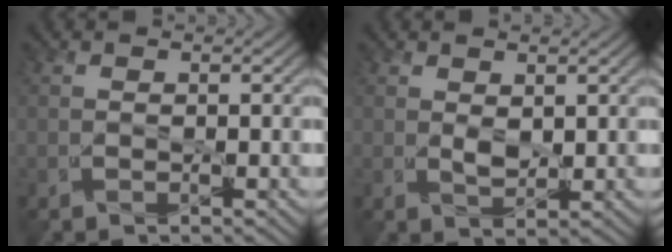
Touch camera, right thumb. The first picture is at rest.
{"total": 1.7, "force": [1.0, 0.5, 1.2], "torque": [-0.030, -0.003, 0.024]}